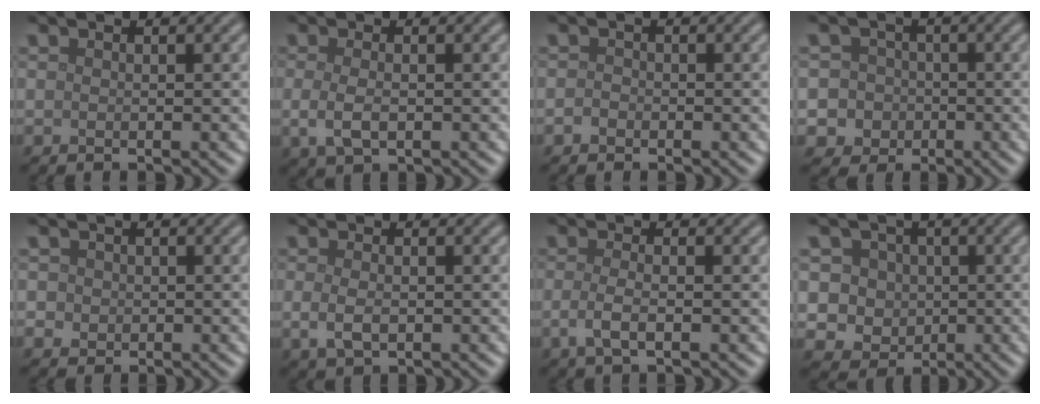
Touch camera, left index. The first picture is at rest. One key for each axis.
{"total": 2.6, "fx": -0.4, "fy": 1.2, "fz": 2.2, "tx": -0.050, "ty": -0.007, "tz": -0.008}
{"total": 0.8, "fx": -0.5, "fy": 0.6, "fz": 0.2, "tx": -0.003, "ty": -0.001, "tz": -0.011}
{"total": 5.5, "fx": -1.4, "fy": 5.2, "fz": 0.9, "tx": 0.004, "ty": 0.009, "tz": -0.051}
{"total": 1.7, "fx": 0.2, "fy": 1.5, "fz": 0.6, "tx": -0.003, "ty": 0.004, "tz": 0.002}
{"total": 2.1, "fx": -0.3, "fy": 1.1, "fz": 1.8, "tx": -0.040, "ty": -0.006, "tz": -0.004}
{"total": 2.3, "fx": -0.6, "fy": 0.8, "fz": 2.1, "tx": -0.047, "ty": -0.004, "tz": -0.015}
{"total": 4.3, "fx": 0.4, "fy": 3.9, "fz": 1.6, "tx": -0.014, "ty": 0.010, "tz": -0.010}